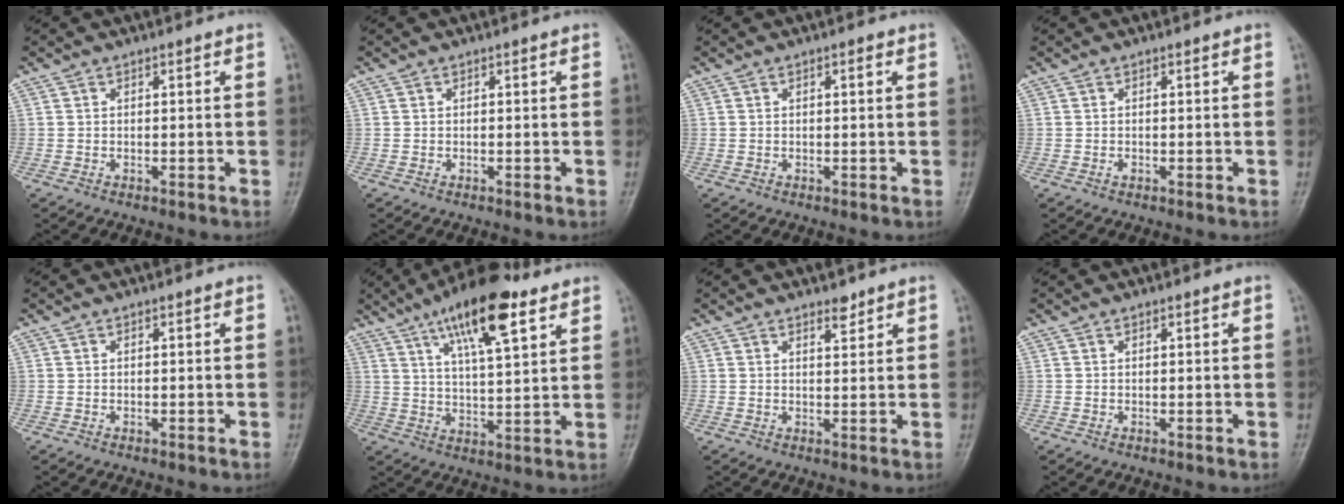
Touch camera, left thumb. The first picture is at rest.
{"total": 0.0}
{"total": 1.1, "force": [0.4, 0.3, 0.9], "torque": [-0.013, 0.002, 0.004]}
{"total": 0.7, "force": [0.0, 0.5, 0.6], "torque": [-0.005, 0.000, 0.001]}
{"total": 0.0}
{"total": 15.4, "force": [8.7, 4.8, 11.9], "torque": [-0.174, -0.027, 0.142]}
{"total": 2.4, "force": [1.9, 0.9, 1.2], "torque": [-0.009, -0.014, 0.030]}
{"total": 0.5, "force": [0.3, 0.1, 0.4], "torque": [-0.006, -0.001, 0.004]}